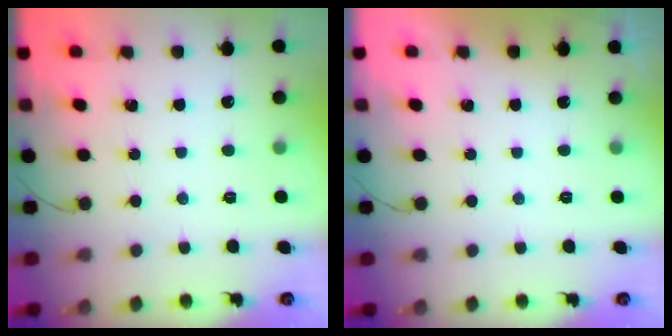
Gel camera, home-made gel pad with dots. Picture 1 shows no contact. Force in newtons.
{"total": 0.0}